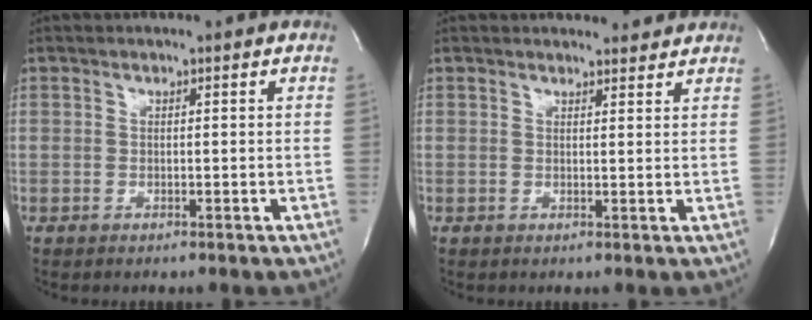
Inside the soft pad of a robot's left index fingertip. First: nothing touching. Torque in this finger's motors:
{"motor_torque": [0.47, -0.66, 0.12, 0.00]}